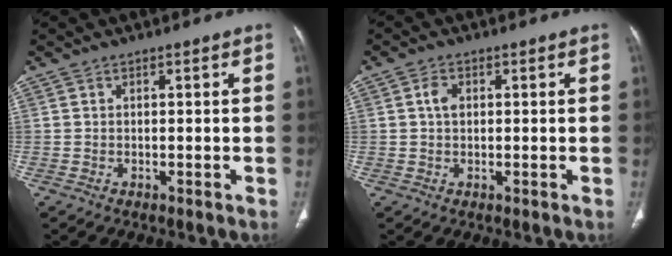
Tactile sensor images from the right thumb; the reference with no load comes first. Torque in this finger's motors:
{"motor_torque": [0.81, 0.58, 0.58, 0.10, 0.01]}